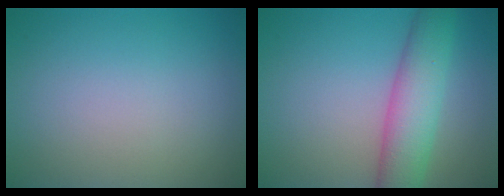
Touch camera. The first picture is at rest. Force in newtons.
{"total": 5.9, "press": 5.9, "slide": 0.2}